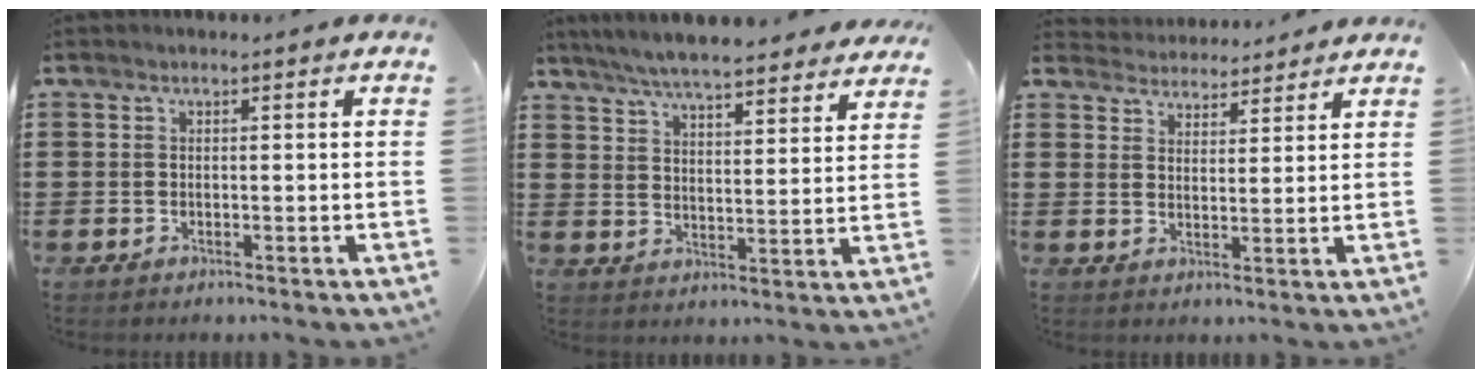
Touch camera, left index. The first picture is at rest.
{"total": 6.6, "force": [6.3, 0.3, 2.1], "torque": [-0.066, -0.030, 0.113]}
{"total": 3.7, "force": [3.6, 0.6, -0.3], "torque": [-0.008, -0.014, 0.067]}